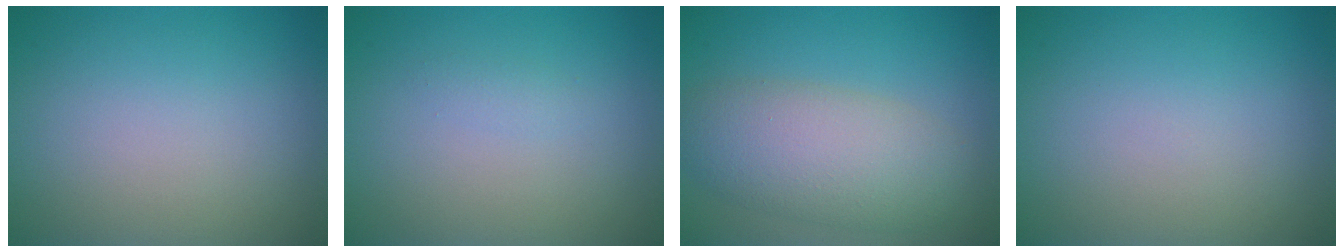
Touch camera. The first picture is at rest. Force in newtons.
{"total": 0.6, "press": 0.6, "slide": 0.0}
{"total": 6.3, "press": 6.3, "slide": 0.5}
{"total": 0.0}